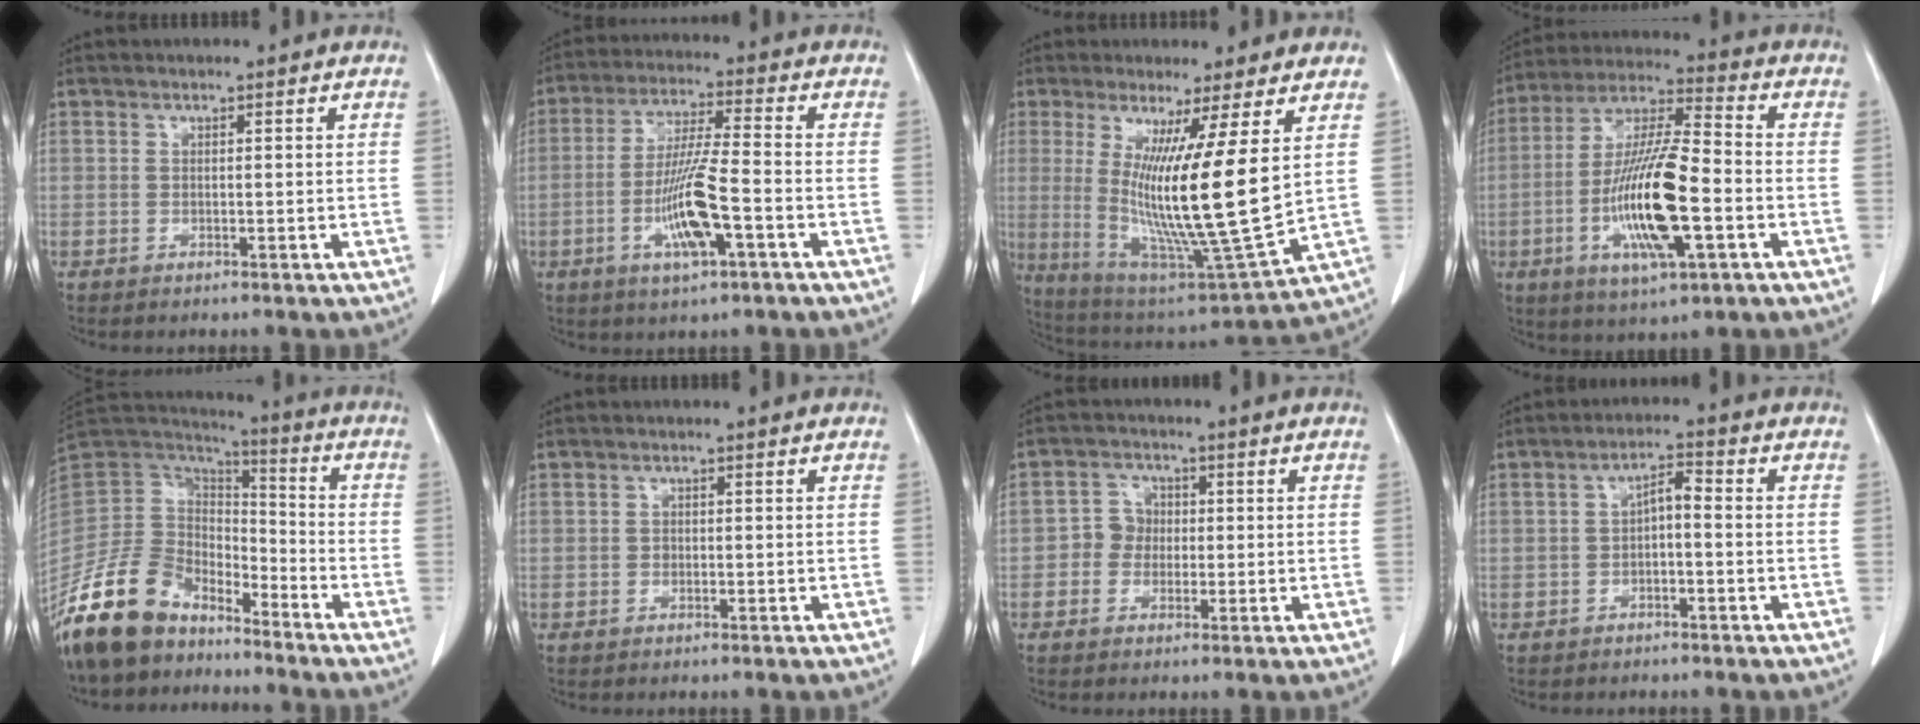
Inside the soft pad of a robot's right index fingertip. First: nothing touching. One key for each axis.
{"total": 10.4, "fx": -3.5, "fy": 1.0, "fz": 9.8, "tx": -0.191, "ty": -0.007, "tz": -0.064}
{"total": 17.2, "fx": 3.2, "fy": 0.1, "fz": 16.9, "tx": -0.317, "ty": -0.044, "tz": 0.059}
{"total": 16.5, "fx": -4.2, "fy": 2.8, "fz": 15.7, "tx": -0.312, "ty": -0.008, "tz": -0.075}
{"total": 15.0, "fx": -12.1, "fy": 7.1, "fz": 5.4, "tx": -0.121, "ty": 0.031, "tz": -0.235}
{"total": 0.6, "fx": -0.1, "fy": 0.5, "fz": 0.2, "tx": 0.000, "ty": 0.002, "tz": -0.003}
{"total": 3.5, "fx": -0.4, "fy": 3.3, "fz": 1.1, "tx": -0.011, "ty": 0.012, "tz": -0.011}
{"total": 3.1, "fx": -0.4, "fy": 1.1, "fz": 2.9, "tx": -0.047, "ty": 0.017, "tz": -0.008}